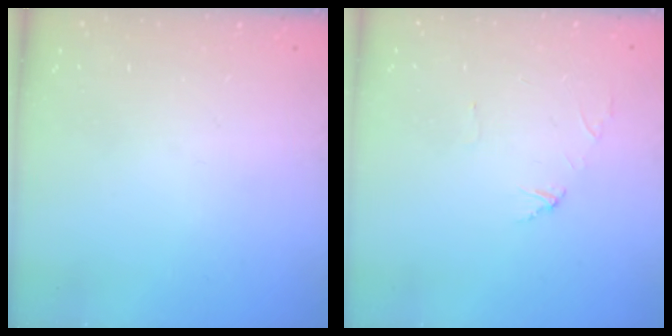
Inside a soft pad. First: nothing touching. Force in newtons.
{"total": 2.7, "press": 2.7, "slide": 0.2}